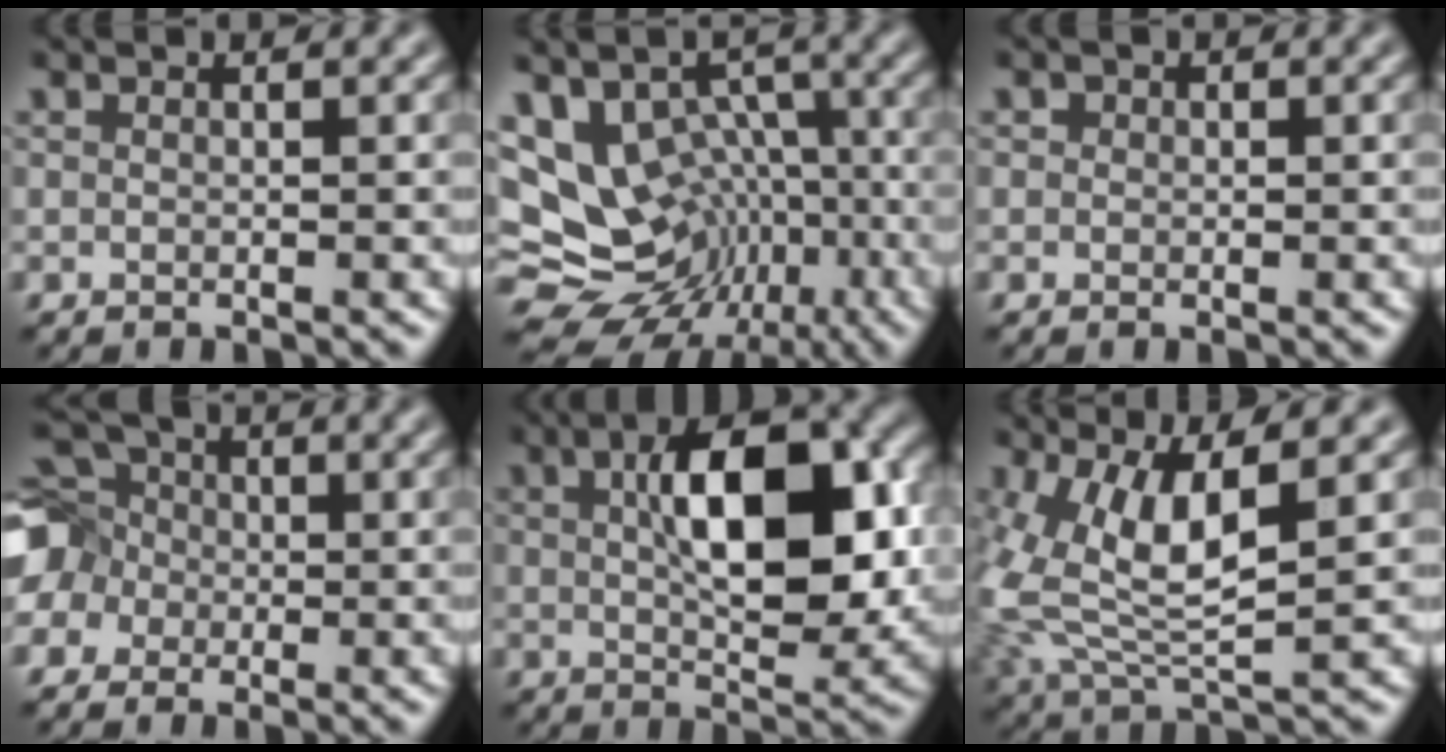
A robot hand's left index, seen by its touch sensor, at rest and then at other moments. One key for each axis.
{"total": 13.5, "fx": -3.5, "fy": 10.5, "fz": 7.6, "tx": -0.136, "ty": -0.001, "tz": -0.024}
{"total": 0.7, "fx": 0.1, "fy": 0.7, "fz": 0.2, "tx": -0.004, "ty": -0.005, "tz": -0.004}
{"total": 8.2, "fx": -1.3, "fy": 7.2, "fz": 3.7, "tx": -0.088, "ty": 0.019, "tz": -0.066}
{"total": 10.1, "fx": 1.7, "fy": 4.4, "fz": 8.9, "tx": -0.132, "ty": 0.009, "tz": 0.025}
{"total": 7.9, "fx": 1.2, "fy": 3.1, "fz": 7.1, "tx": -0.163, "ty": -0.007, "tz": 0.024}